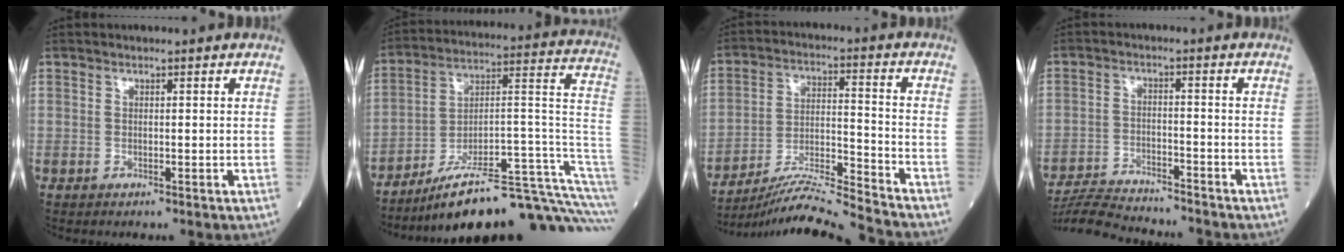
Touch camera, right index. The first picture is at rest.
{"total": 25.3, "force": [-20.2, -0.1, 15.2], "torque": [-0.116, 0.035, -0.305]}
{"total": 14.0, "force": [-13.4, -2.6, 3.2], "torque": [-0.053, 0.010, -0.230]}
{"total": 10.7, "force": [-10.4, 0.4, 2.8], "torque": [-0.045, -0.003, -0.174]}